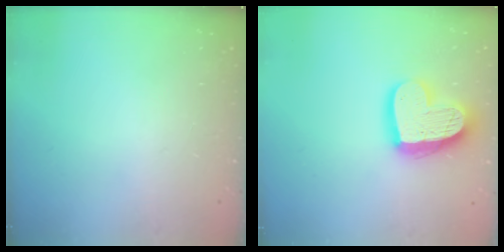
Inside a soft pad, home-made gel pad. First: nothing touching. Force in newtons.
{"total": 20.0, "press": 20.0, "slide": 1.7}